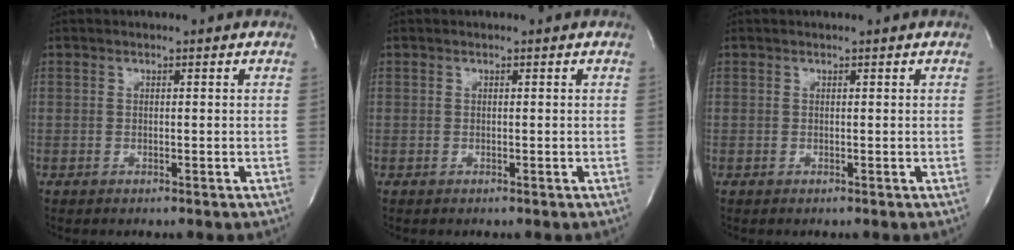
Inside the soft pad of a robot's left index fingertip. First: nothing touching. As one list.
[{"total": 0.0}, {"total": 0.6, "force": [0.5, 0.0, 0.2], "torque": [-0.005, 0.001, 0.008]}]